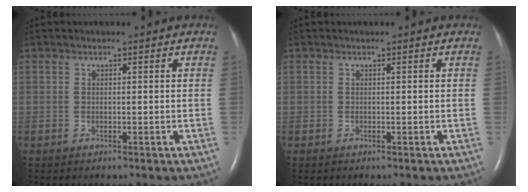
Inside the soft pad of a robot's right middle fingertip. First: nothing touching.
{"total": 0.0}